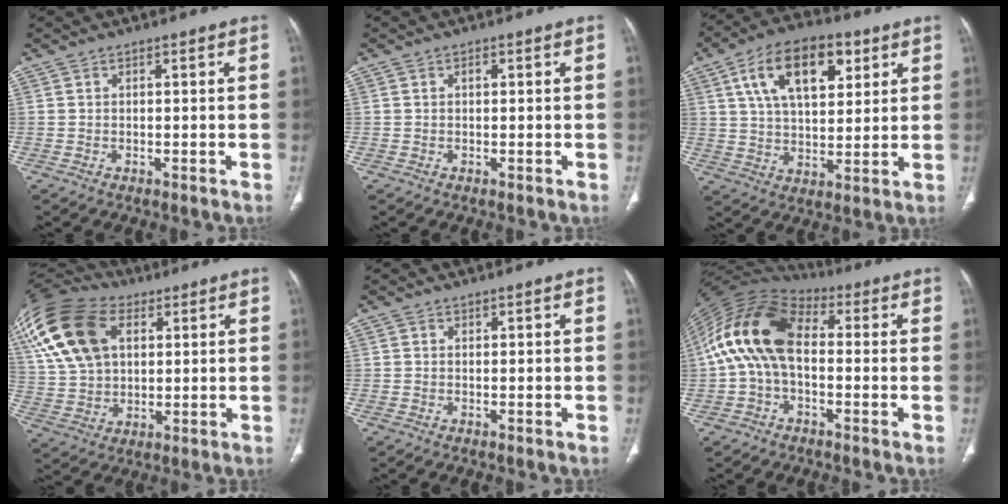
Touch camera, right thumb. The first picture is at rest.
{"total": 0.9, "force": [0.3, 0.5, 0.7], "torque": [-0.012, 0.003, 0.006]}
{"total": 17.0, "force": [7.1, 9.1, 12.4], "torque": [-0.177, -0.009, 0.119]}
{"total": 24.5, "force": [9.5, 15.8, 16.2], "torque": [-0.362, 0.030, 0.180]}
{"total": 0.0}
{"total": 15.1, "force": [0.5, 9.1, 12.0], "torque": [-0.227, 0.039, -0.004]}